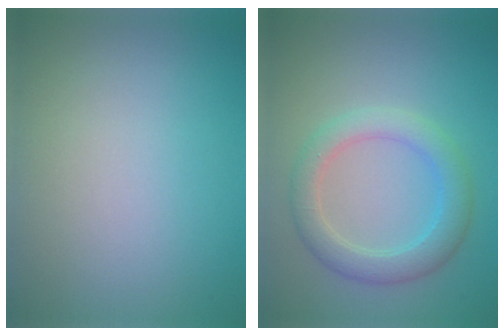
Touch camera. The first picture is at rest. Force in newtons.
{"total": 3.6, "press": 3.6, "slide": 0.1}